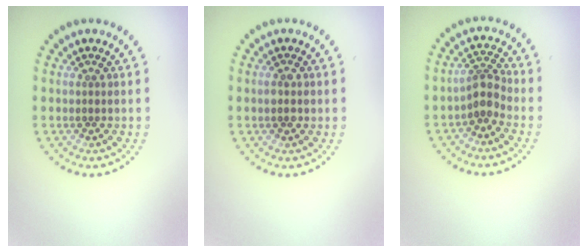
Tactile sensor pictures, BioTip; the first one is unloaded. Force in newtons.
{"total": 1.7, "press": 1.7, "slide": 0.1}
{"total": 2.6, "press": 2.0, "slide": 1.7}